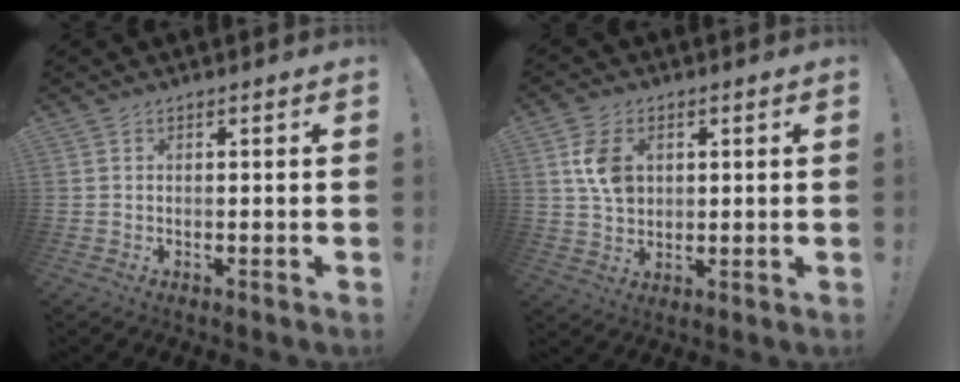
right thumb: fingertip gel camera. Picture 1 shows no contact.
{"total": 8.9, "force": [2.2, 6.7, 5.4], "torque": [-0.075, -0.001, 0.042]}